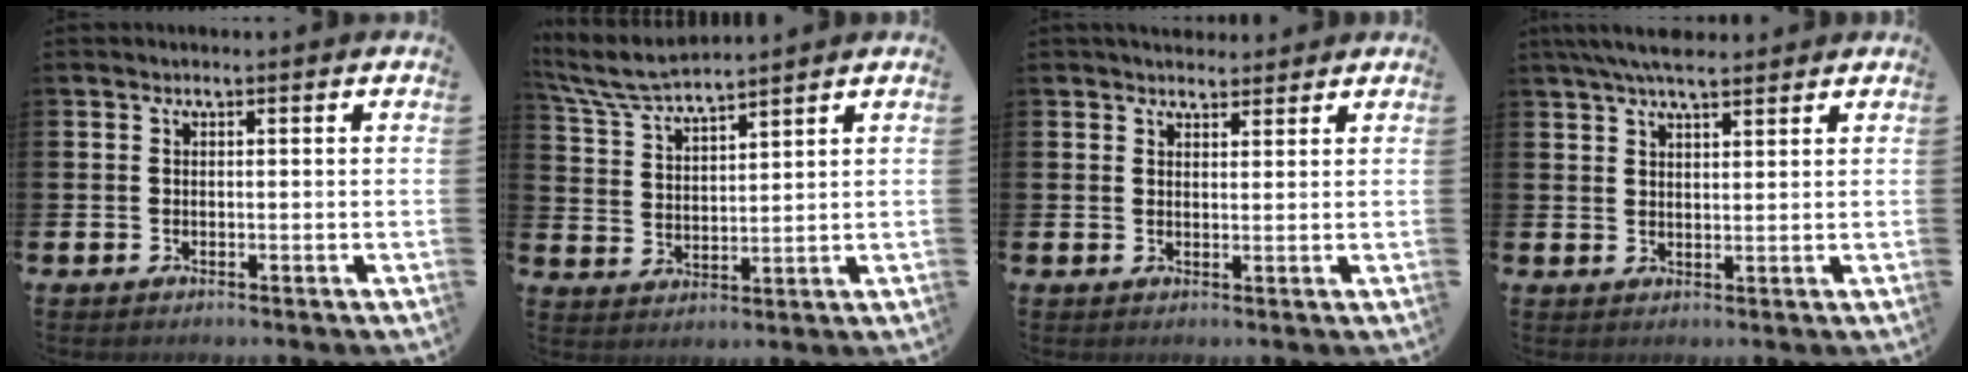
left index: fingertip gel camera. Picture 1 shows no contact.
{"total": 6.4, "force": [6.1, 0.4, 2.0], "torque": [-0.066, -0.026, 0.111]}
{"total": 2.9, "force": [2.7, 0.9, 0.1], "torque": [0.003, -0.011, 0.048]}
{"total": 5.7, "force": [4.9, 1.4, 2.5], "torque": [-0.052, -0.016, 0.088]}